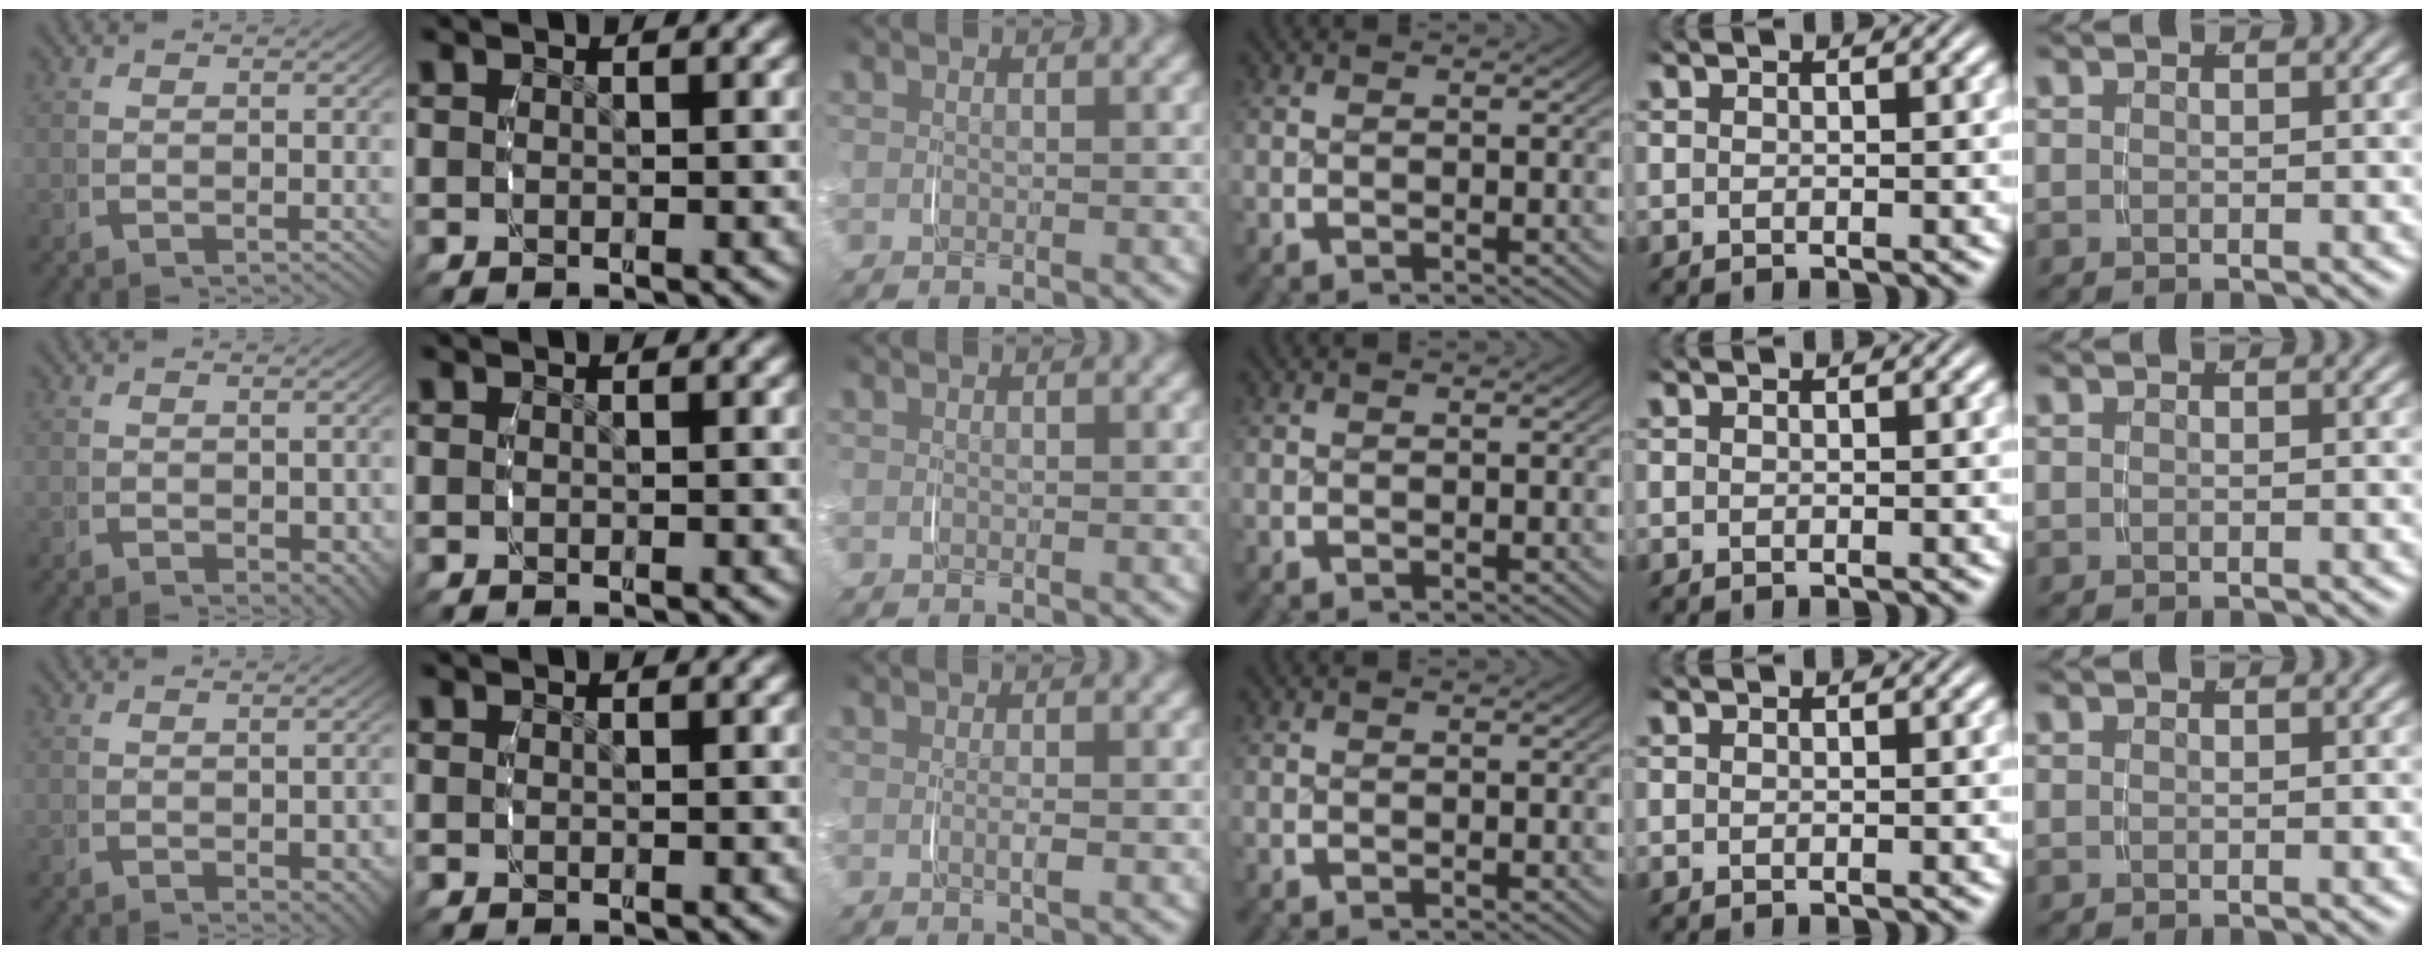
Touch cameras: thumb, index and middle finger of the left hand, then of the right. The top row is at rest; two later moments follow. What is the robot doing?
{"motion": "grasp_and_lifting", "object": "string"}